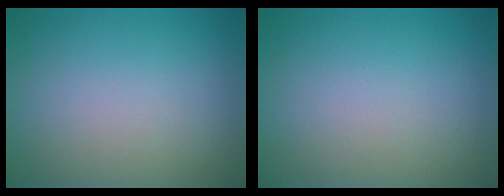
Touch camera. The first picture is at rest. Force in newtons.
{"total": 0.0}